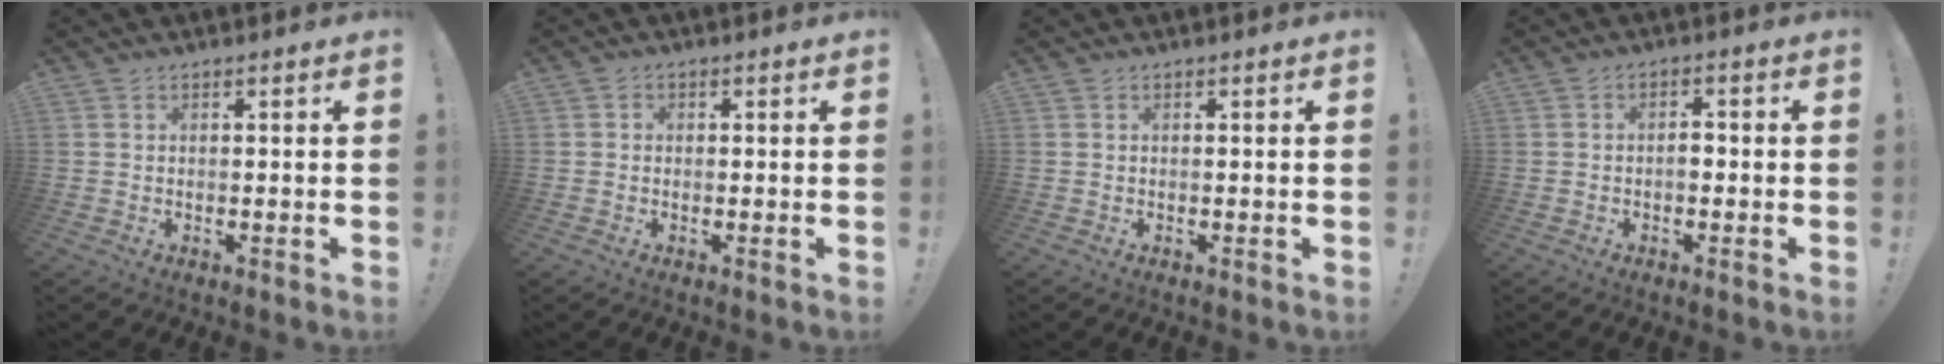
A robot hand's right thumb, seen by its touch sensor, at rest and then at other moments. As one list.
[{"total": 0.9, "force": [-0.2, 0.9, 0.2], "torque": [-0.008, 0.005, -0.003]}, {"total": 0.0}, {"total": 2.3, "force": [-0.8, 1.3, 1.7], "torque": [-0.023, 0.005, -0.017]}]